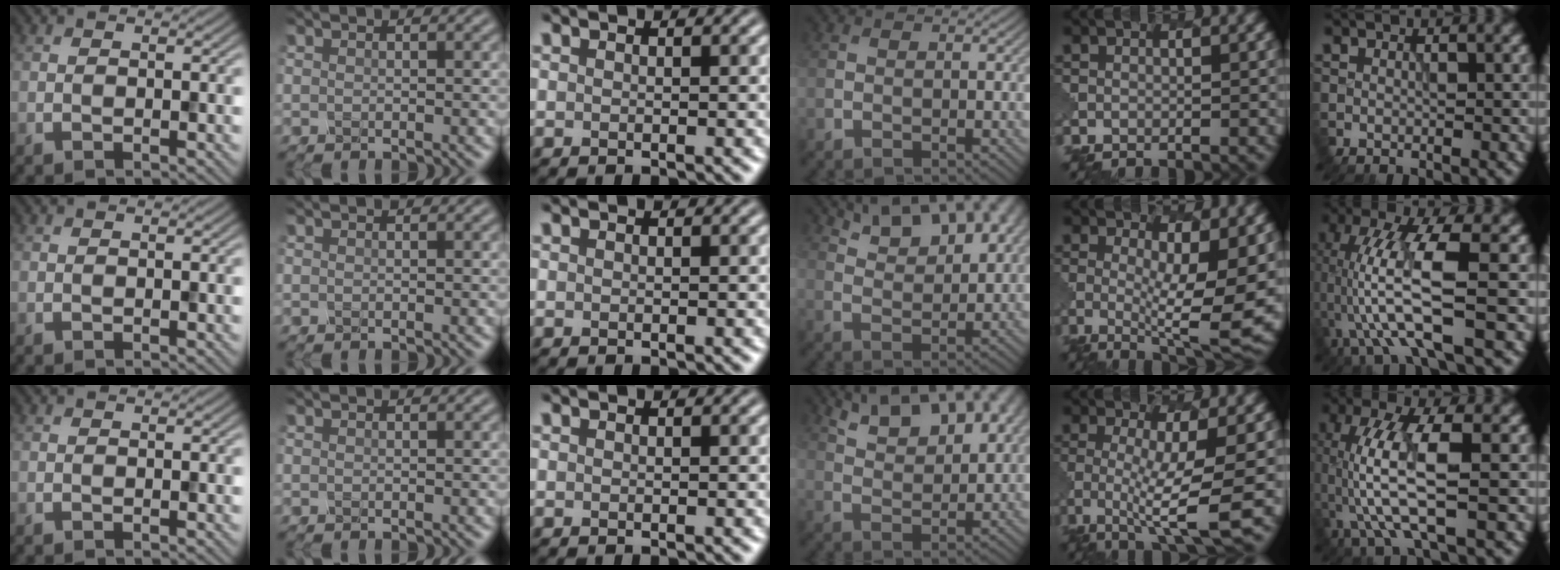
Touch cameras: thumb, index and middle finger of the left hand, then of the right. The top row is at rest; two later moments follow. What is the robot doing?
{"motion": "dispense", "object": "oil cruet"}